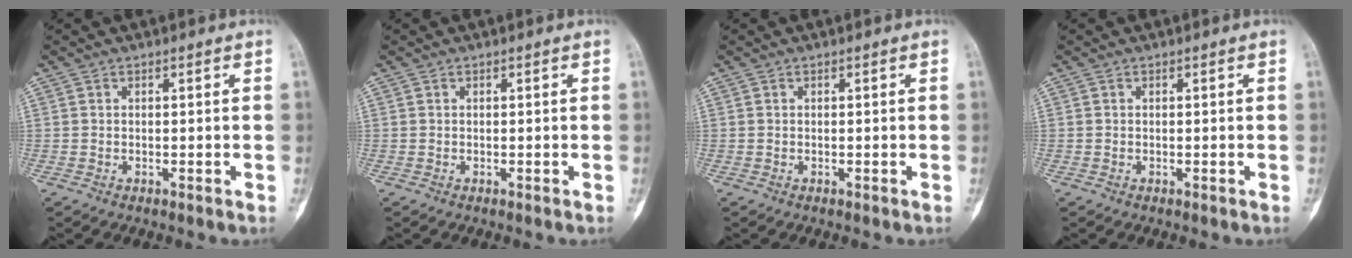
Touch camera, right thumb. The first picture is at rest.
{"total": 0.0}
{"total": 0.0}
{"total": 0.0}